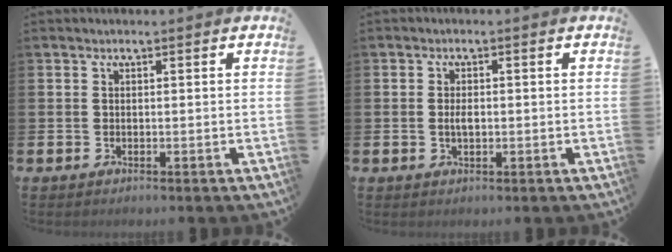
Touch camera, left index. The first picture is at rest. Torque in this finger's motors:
{"motor_torque": [0.53, 0.17, 0.02, 0.05]}